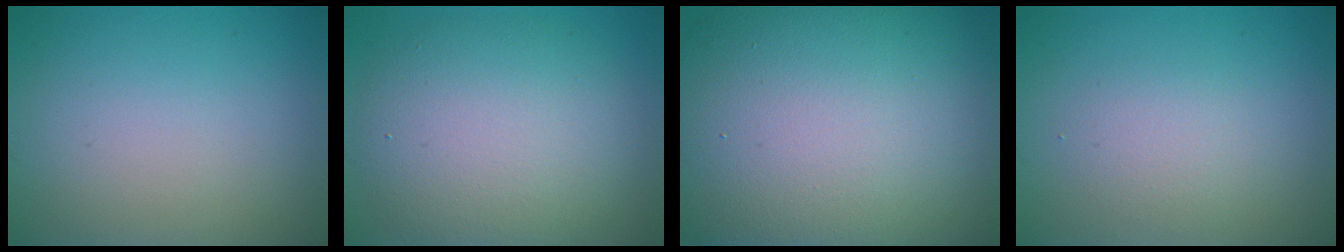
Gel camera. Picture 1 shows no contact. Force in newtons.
{"total": 8.2, "press": 8.2, "slide": 0.5}
{"total": 20.2, "press": 20.2, "slide": 0.8}
{"total": 2.0, "press": 2.0, "slide": 0.1}